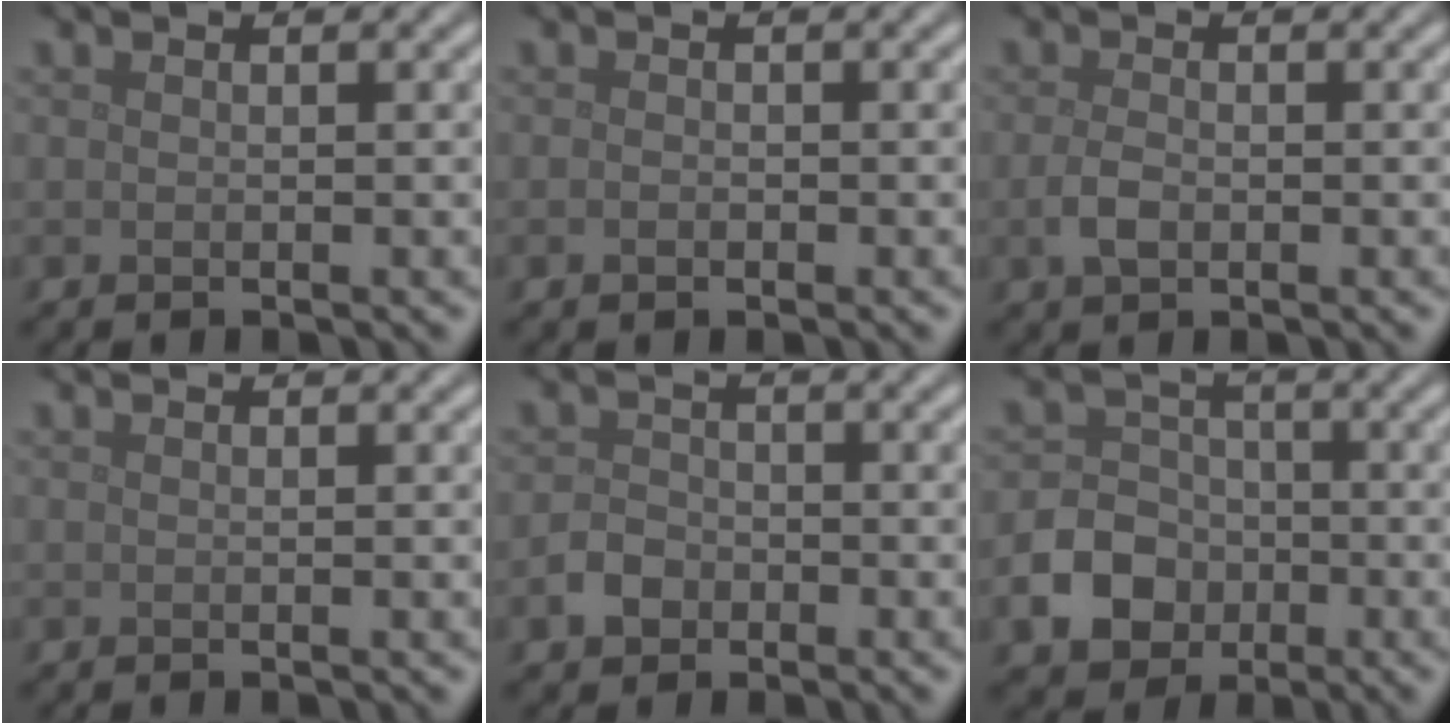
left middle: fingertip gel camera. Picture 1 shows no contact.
{"total": 0.7, "force": [-0.3, 0.5, 0.4], "torque": [-0.007, -0.002, -0.006]}
{"total": 1.8, "force": [-0.5, 1.1, 1.3], "torque": [-0.030, -0.001, -0.011]}
{"total": 0.0}
{"total": 2.1, "force": [-1.1, 1.6, 0.8], "torque": [-0.010, 0.003, -0.025]}
{"total": 6.2, "force": [-2.5, 5.2, 2.3], "torque": [-0.029, -0.005, -0.068]}